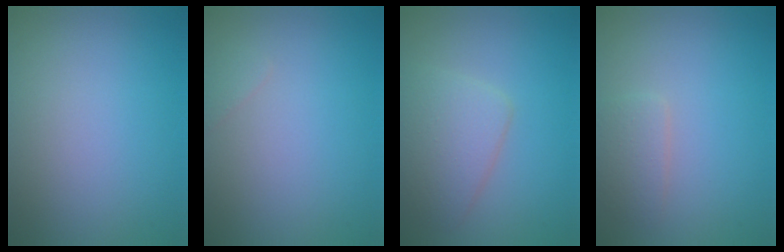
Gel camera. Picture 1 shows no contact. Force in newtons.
{"total": 0.5, "press": 0.5, "slide": 0.1}
{"total": 4.1, "press": 4.1, "slide": 0.1}
{"total": 1.8, "press": 1.8, "slide": 0.0}